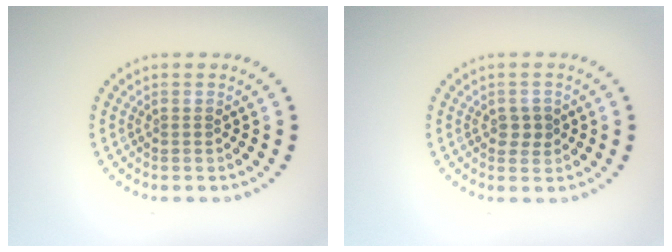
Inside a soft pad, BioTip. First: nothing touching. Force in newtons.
{"total": 1.5, "press": 1.5, "slide": 0.3}